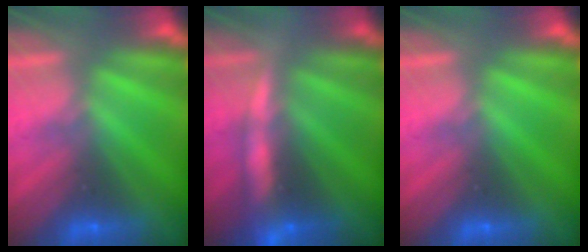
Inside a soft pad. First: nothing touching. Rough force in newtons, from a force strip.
{"total": 8.9}
{"total": 0.0}